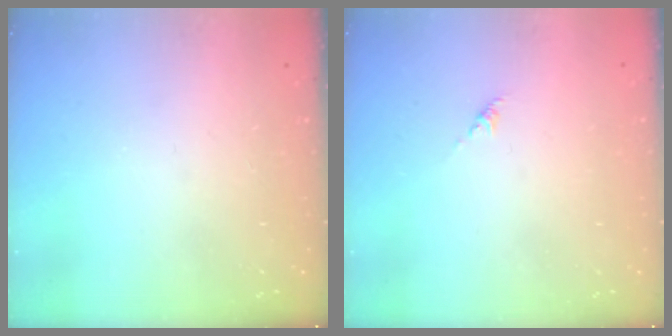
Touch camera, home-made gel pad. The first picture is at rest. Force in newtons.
{"total": 0.0}